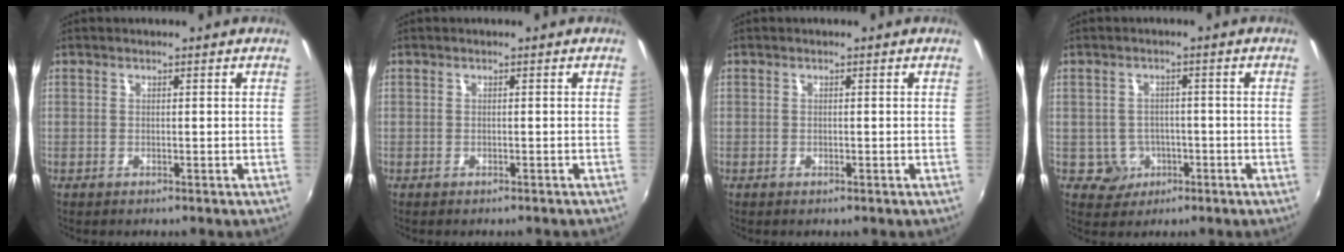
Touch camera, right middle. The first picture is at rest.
{"total": 0.6, "force": [-0.5, 0.2, 0.2], "torque": [-0.004, -0.002, -0.008]}
{"total": 0.0}
{"total": 4.5, "force": [-1.6, 4.2, 0.6], "torque": [-0.023, 0.010, -0.015]}